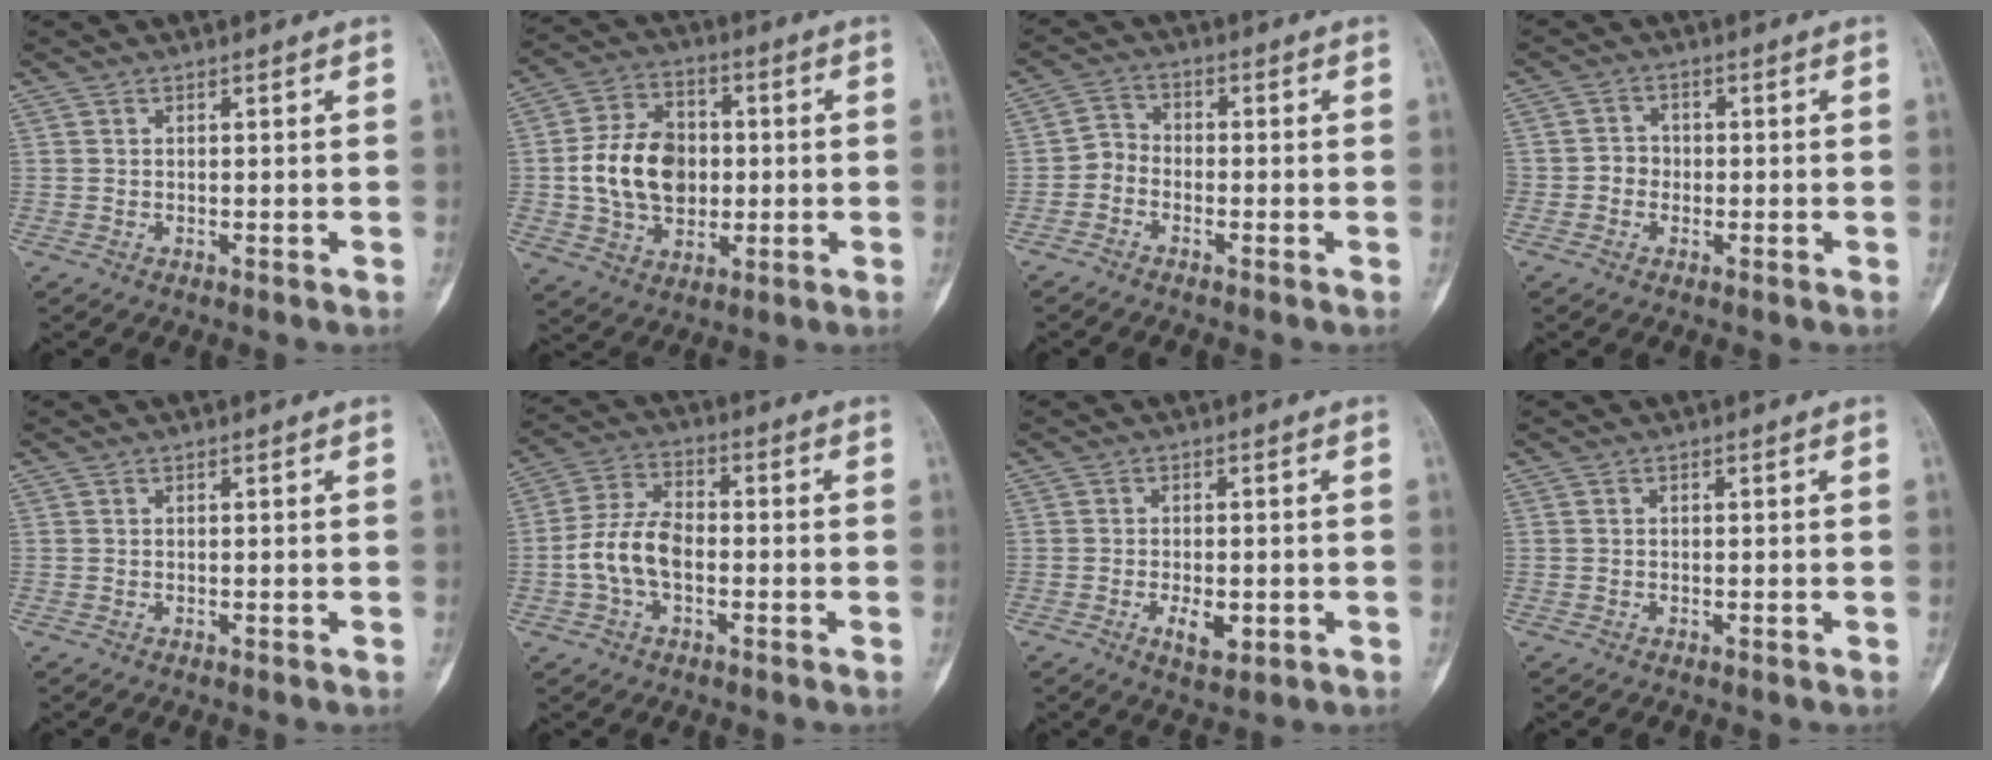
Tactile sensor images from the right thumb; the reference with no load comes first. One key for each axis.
{"total": 14.4, "fx": -0.1, "fy": 10.7, "fz": 9.7, "tx": -0.141, "ty": 0.016, "tz": 0.000}
{"total": 3.5, "fx": -1.8, "fy": 2.6, "fz": 1.3, "tx": -0.008, "ty": 0.019, "tz": -0.049}
{"total": 3.0, "fx": -0.8, "fy": 2.7, "fz": 1.1, "tx": 0.004, "ty": 0.011, "tz": -0.021}
{"total": 0.0}
{"total": 9.2, "fx": -1.9, "fy": 5.6, "fz": 7.1, "tx": -0.144, "ty": 0.029, "tz": -0.041}
{"total": 4.7, "fx": -1.5, "fy": 2.3, "fz": 3.8, "tx": -0.059, "ty": -0.002, "tz": -0.018}
{"total": 0.0}